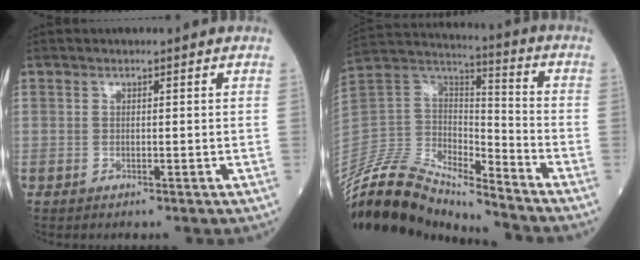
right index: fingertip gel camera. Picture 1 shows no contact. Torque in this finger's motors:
{"motor_torque": [-0.42, -1.10, 0.15, 0.01]}